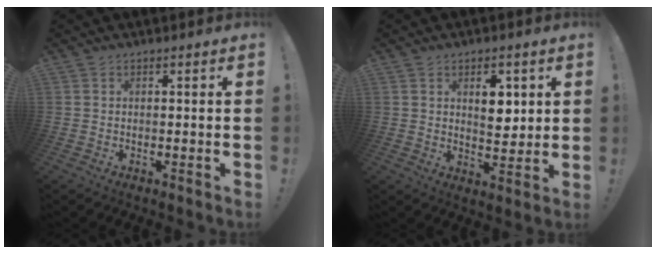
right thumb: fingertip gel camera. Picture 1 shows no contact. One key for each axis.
{"total": 7.0, "fx": 2.7, "fy": 4.5, "fz": 4.6, "tx": -0.046, "ty": -0.014, "tz": 0.040}